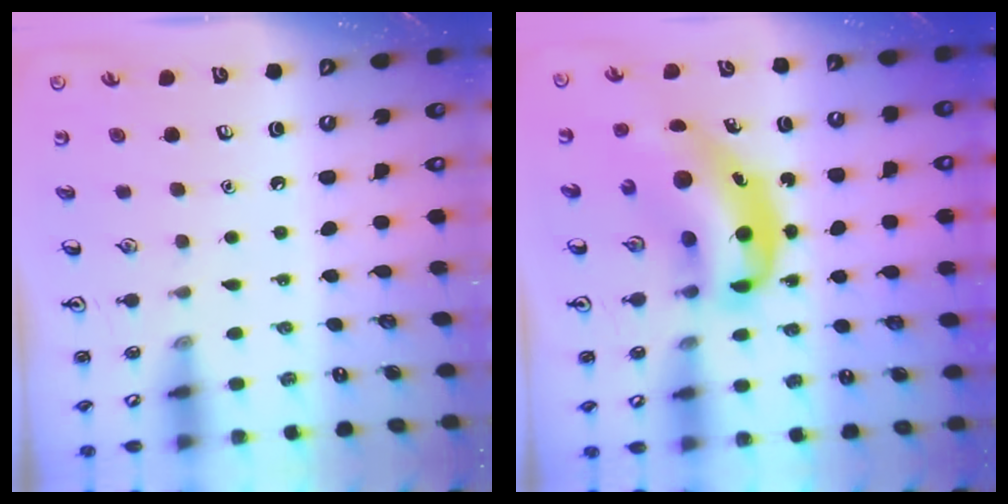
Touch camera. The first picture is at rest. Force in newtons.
{"total": 12.7, "press": 12.1, "slide": 3.8}